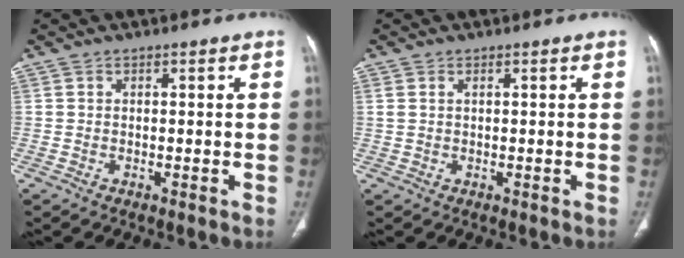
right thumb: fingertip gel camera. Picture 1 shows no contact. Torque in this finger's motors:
{"motor_torque": [-0.03, -0.09, -0.21, 0.06, -0.07]}